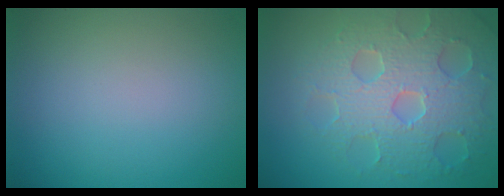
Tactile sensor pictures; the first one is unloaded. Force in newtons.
{"total": 7.5, "press": 5.8, "slide": 4.8}